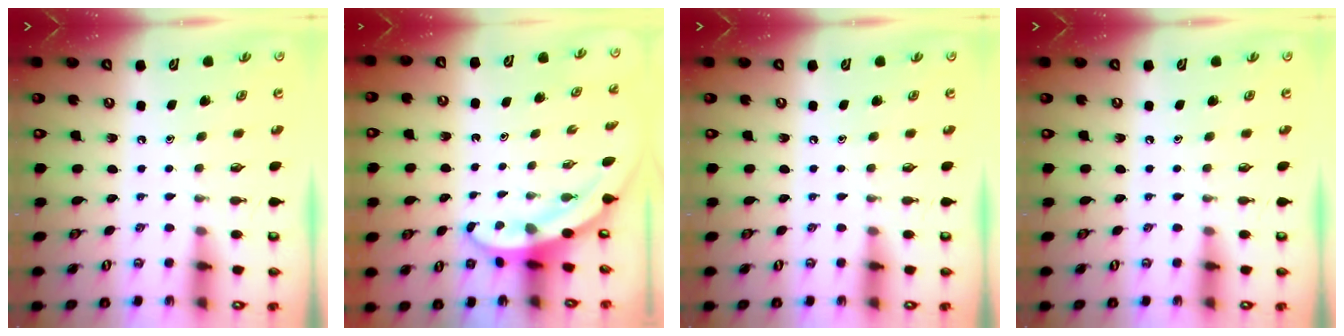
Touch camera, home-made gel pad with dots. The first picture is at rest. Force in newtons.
{"total": 3.3, "press": 3.3, "slide": 0.1}
{"total": 0.0}
{"total": 0.0}